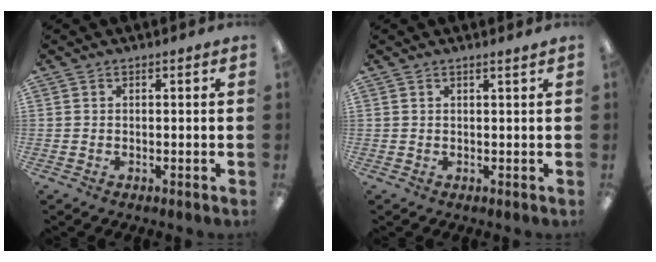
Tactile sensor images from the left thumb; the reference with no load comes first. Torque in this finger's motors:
{"motor_torque": [-0.06, -0.43, -0.38, 0.11, 0.02]}